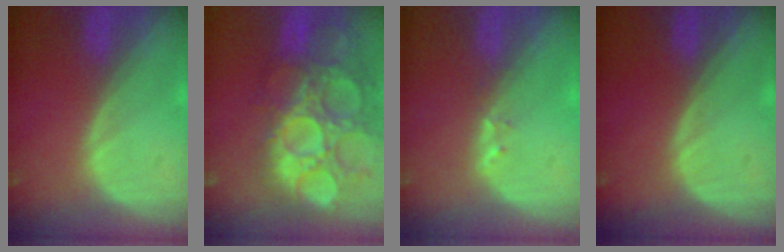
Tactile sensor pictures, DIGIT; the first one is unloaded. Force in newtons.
{"total": 15.1, "press": 12.6, "slide": 8.4}
{"total": 1.0, "press": 0.9, "slide": 0.5}
{"total": 0.0}